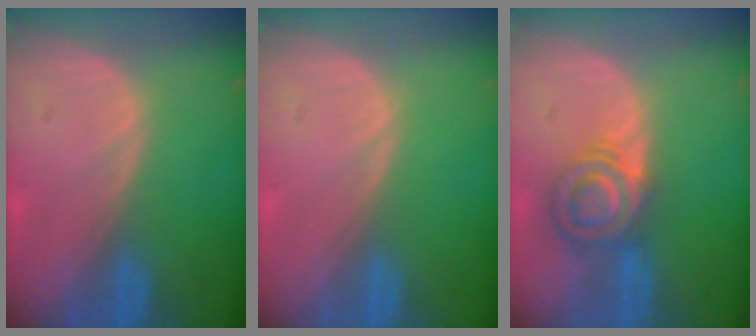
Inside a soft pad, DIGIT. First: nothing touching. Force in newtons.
{"total": 0.0}
{"total": 6.1, "press": 6.0, "slide": 1.1}